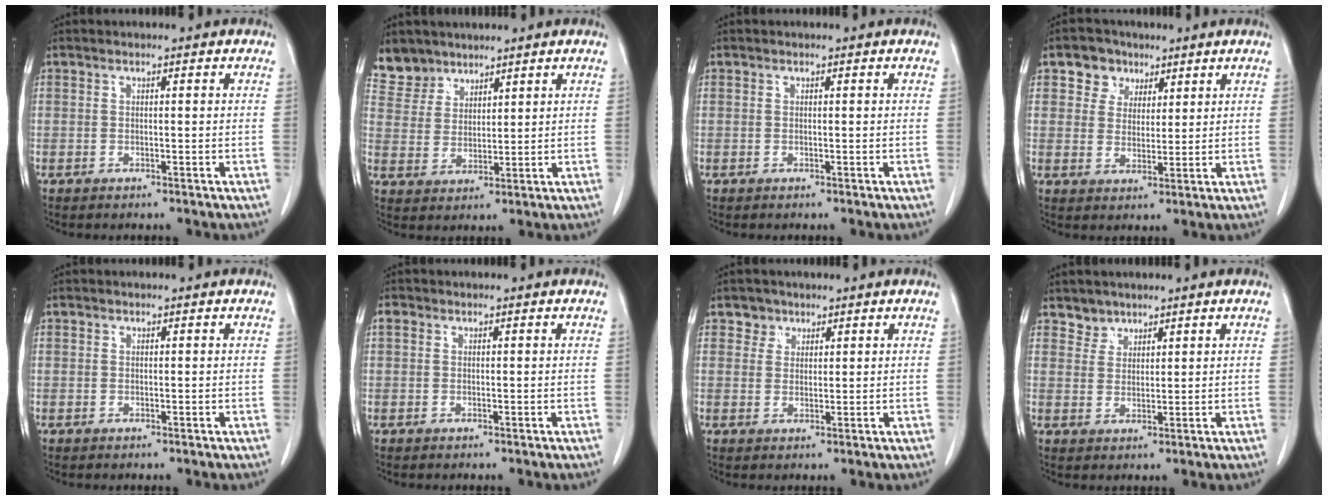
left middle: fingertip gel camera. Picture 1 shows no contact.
{"total": 5.8, "force": [4.9, 3.1, 0.0], "torque": [0.001, 0.003, 0.102]}
{"total": 0.0}
{"total": 5.1, "force": [2.9, 4.1, 1.0], "torque": [-0.021, 0.012, 0.053]}
{"total": 0.0}
{"total": 0.9, "force": [0.4, 0.8, 0.3], "torque": [-0.004, 0.008, 0.005]}
{"total": 2.4, "force": [1.6, 1.8, -0.1], "torque": [0.009, 0.001, 0.021]}
{"total": 2.6, "force": [2.1, 1.4, -0.4], "torque": [0.014, 0.001, 0.034]}